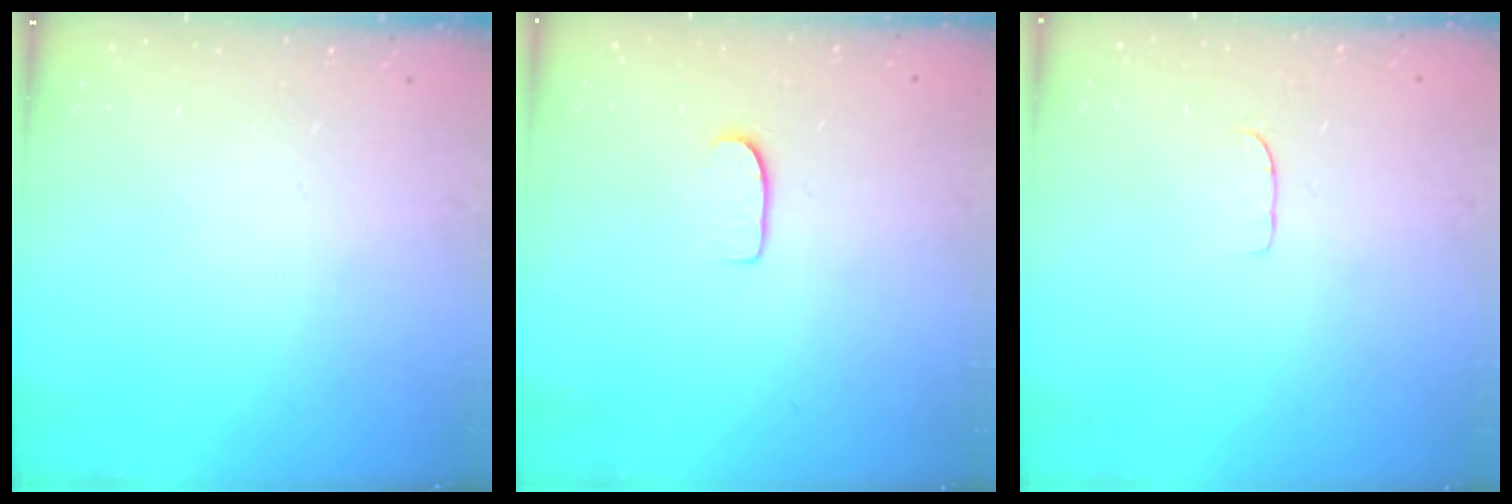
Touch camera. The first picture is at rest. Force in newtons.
{"total": 5.5, "press": 5.5, "slide": 0.5}
{"total": 3.6, "press": 3.6, "slide": 0.2}